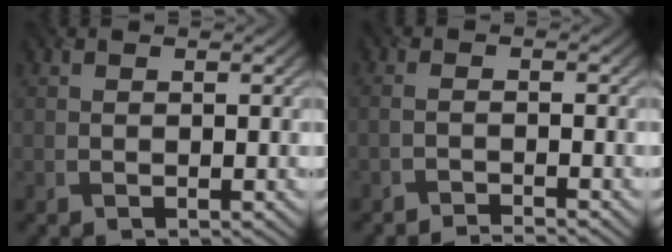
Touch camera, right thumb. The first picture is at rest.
{"total": 2.0, "force": [-1.7, 0.3, 1.0], "torque": [-0.002, 0.001, -0.043]}